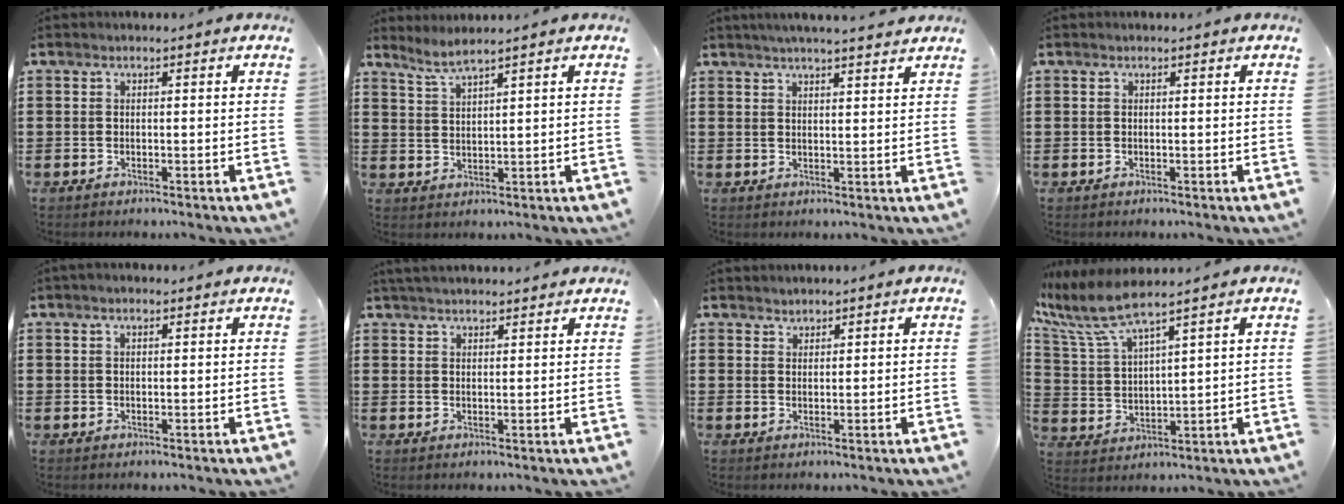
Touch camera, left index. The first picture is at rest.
{"total": 2.9, "force": [2.6, -0.3, 1.4], "torque": [-0.035, -0.003, 0.047]}
{"total": 2.9, "force": [2.8, -0.3, 0.9], "torque": [-0.026, -0.007, 0.050]}
{"total": 0.0}
{"total": 1.2, "force": [0.8, 0.4, 0.8], "torque": [-0.017, 0.002, 0.014]}
{"total": 2.5, "force": [2.5, 0.1, 0.5], "torque": [-0.016, 0.000, 0.048]}
{"total": 1.3, "force": [1.3, 0.3, -0.2], "torque": [0.001, -0.001, 0.027]}
{"total": 7.6, "force": [6.2, 1.1, 4.4], "torque": [-0.119, -0.033, 0.104]}